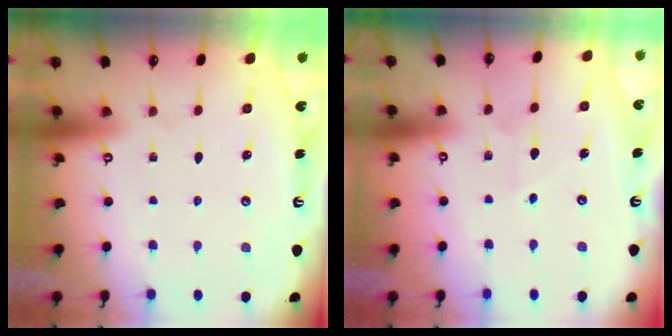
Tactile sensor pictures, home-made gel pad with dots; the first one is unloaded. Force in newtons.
{"total": 5.9, "press": 5.9, "slide": 0.6}